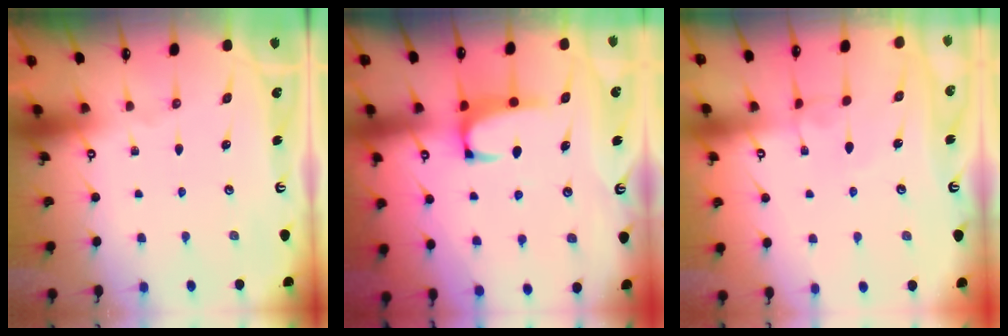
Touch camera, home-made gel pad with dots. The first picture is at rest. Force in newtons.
{"total": 3.2, "press": 3.1, "slide": 0.8}
{"total": 2.8, "press": 2.8, "slide": 0.2}